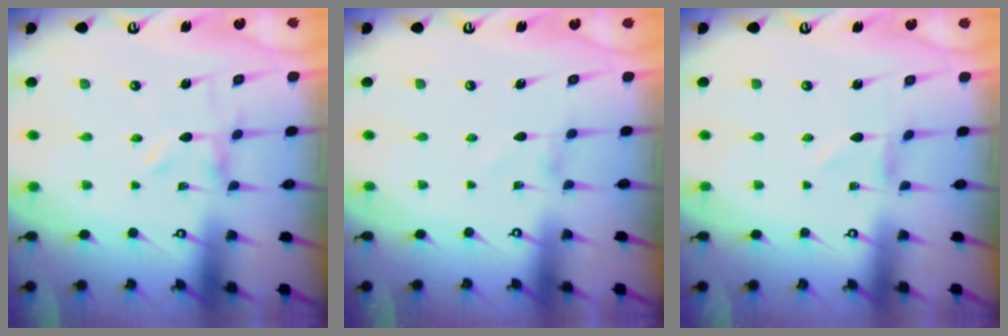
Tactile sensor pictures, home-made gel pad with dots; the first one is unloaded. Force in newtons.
{"total": 0.7, "press": 0.7, "slide": 0.1}
{"total": 1.1, "press": 1.1, "slide": 0.1}